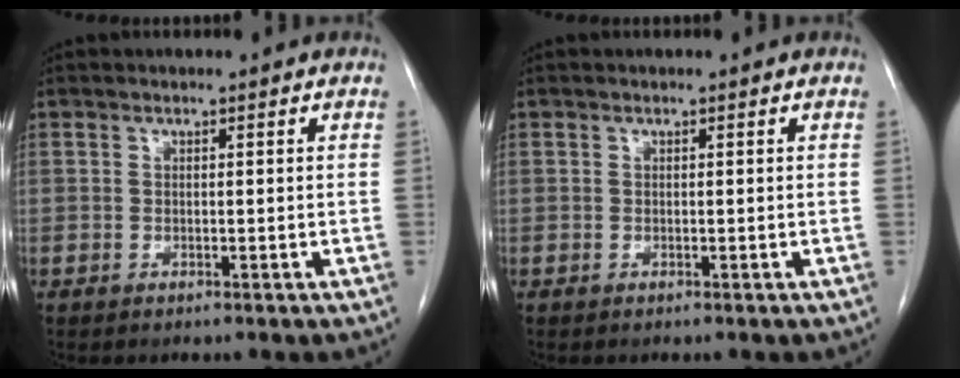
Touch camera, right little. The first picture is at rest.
{"total": 0.0}